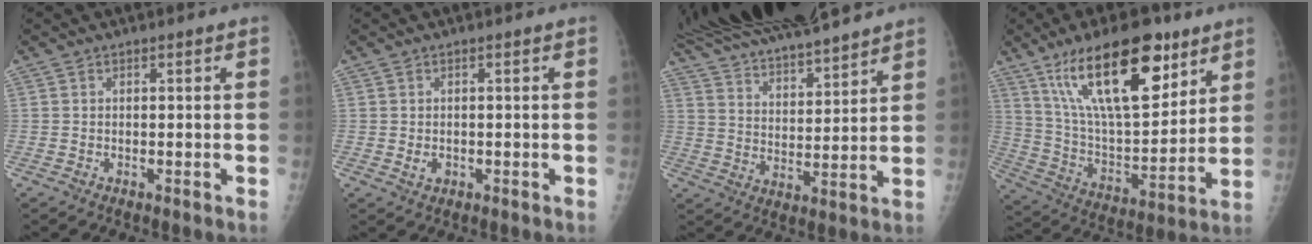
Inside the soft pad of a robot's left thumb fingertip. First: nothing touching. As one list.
[{"total": 1.6, "force": [-0.2, 1.1, 1.1], "torque": [-0.012, 0.000, 0.001]}, {"total": 20.4, "force": [18.4, 3.3, 8.3], "torque": [-0.124, -0.042, 0.308]}, {"total": 23.9, "force": [13.5, 9.4, 17.4], "torque": [-0.264, -0.049, 0.244]}]